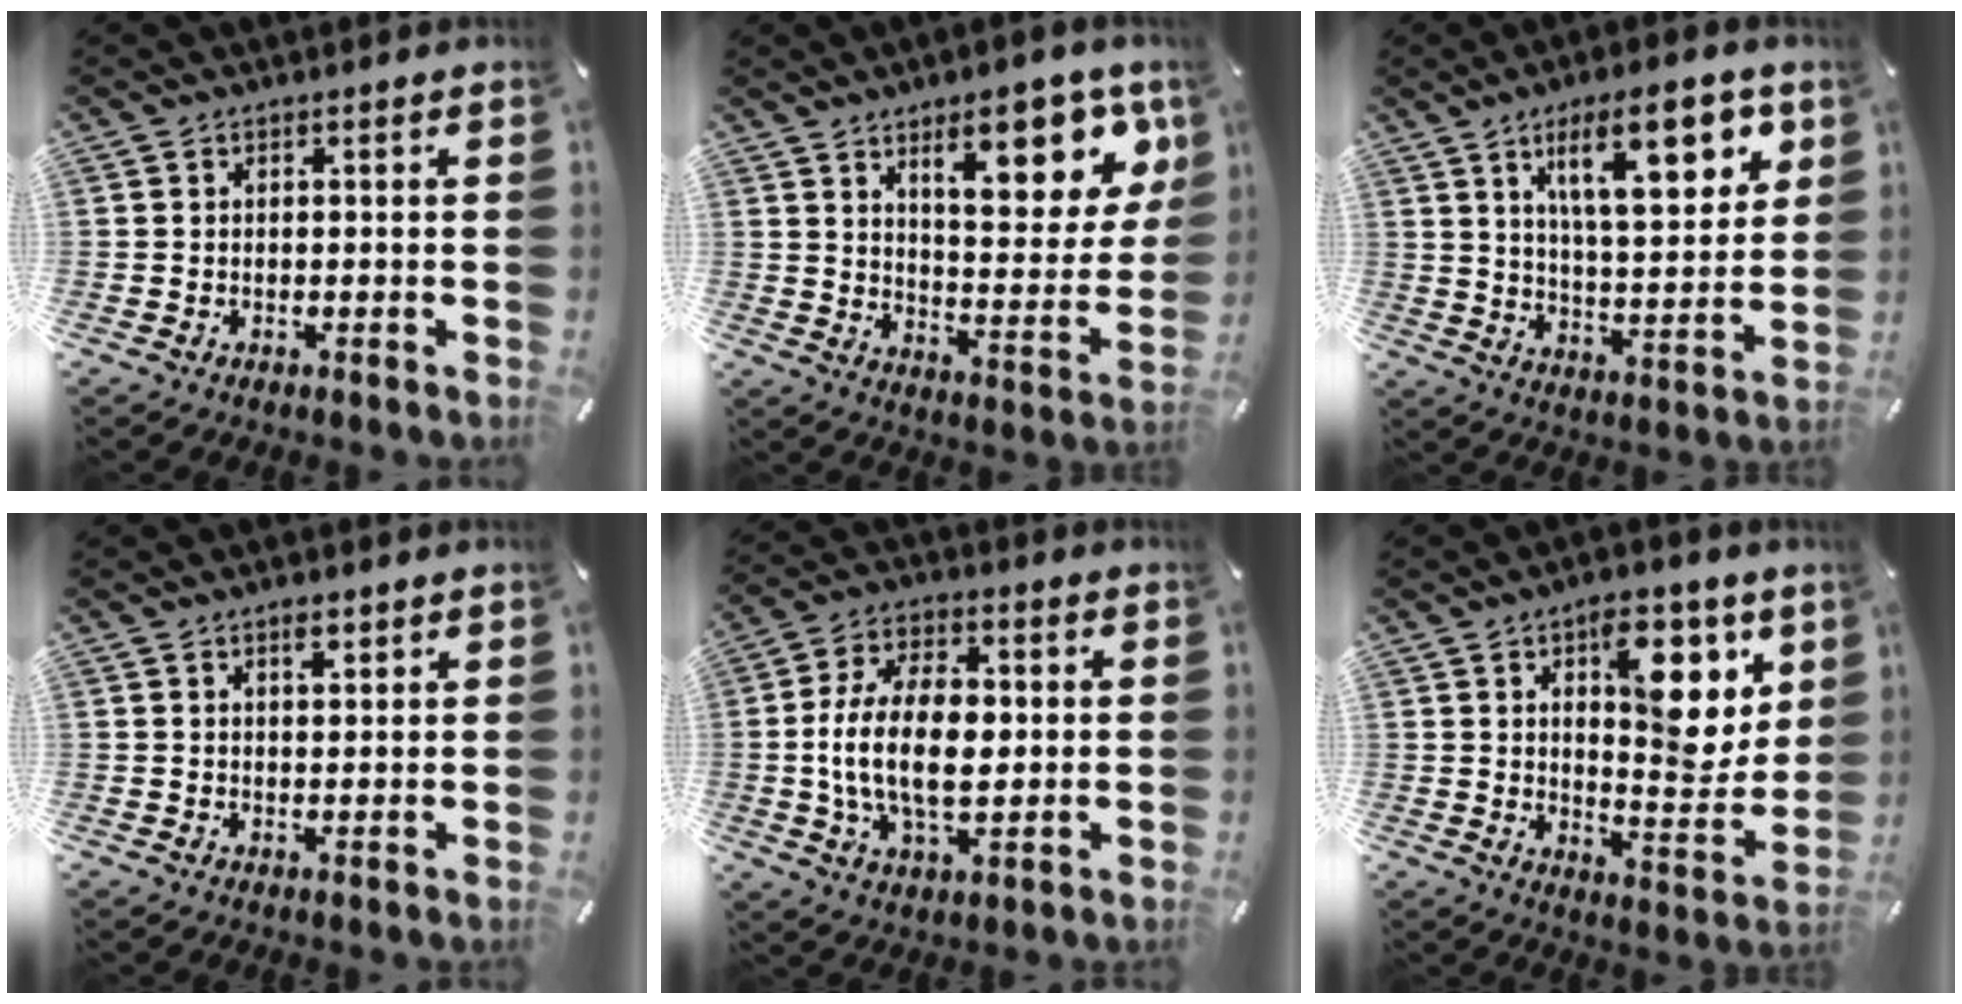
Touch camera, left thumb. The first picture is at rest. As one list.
[{"total": 17.1, "force": [10.1, 6.8, 12.0], "torque": [-0.152, -0.058, 0.157]}, {"total": 17.5, "force": [8.7, 6.5, 13.7], "torque": [-0.208, -0.023, 0.134]}, {"total": 2.5, "force": [1.7, 1.0, 1.6], "torque": [-0.018, -0.005, 0.026]}, {"total": 15.6, "force": [-0.4, 8.8, 12.9], "torque": [-0.259, 0.000, -0.011]}, {"total": 15.4, "force": [7.0, 8.0, 11.2], "torque": [-0.122, -0.046, 0.114]}]